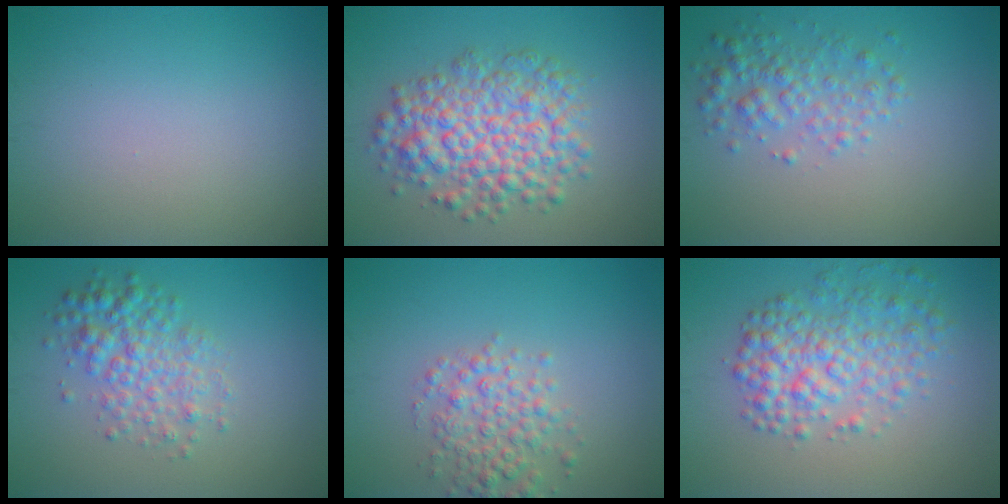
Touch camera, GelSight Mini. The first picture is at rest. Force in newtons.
{"total": 7.0, "press": 7.0, "slide": 0.2}
{"total": 2.8, "press": 2.8, "slide": 0.1}
{"total": 3.9, "press": 3.9, "slide": 0.1}
{"total": 3.5, "press": 3.5, "slide": 0.1}
{"total": 5.0, "press": 5.0, "slide": 0.1}